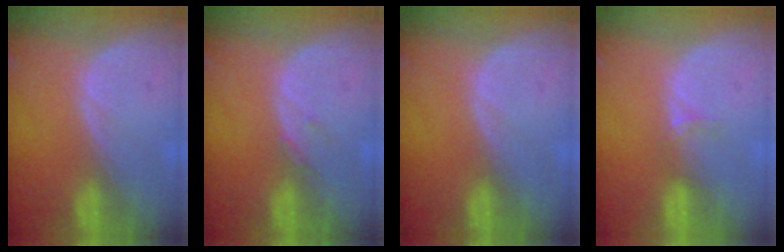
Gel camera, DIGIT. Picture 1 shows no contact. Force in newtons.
{"total": 0.8, "press": 0.8, "slide": 0.1}
{"total": 0.0}
{"total": 1.6, "press": 1.3, "slide": 1.1}